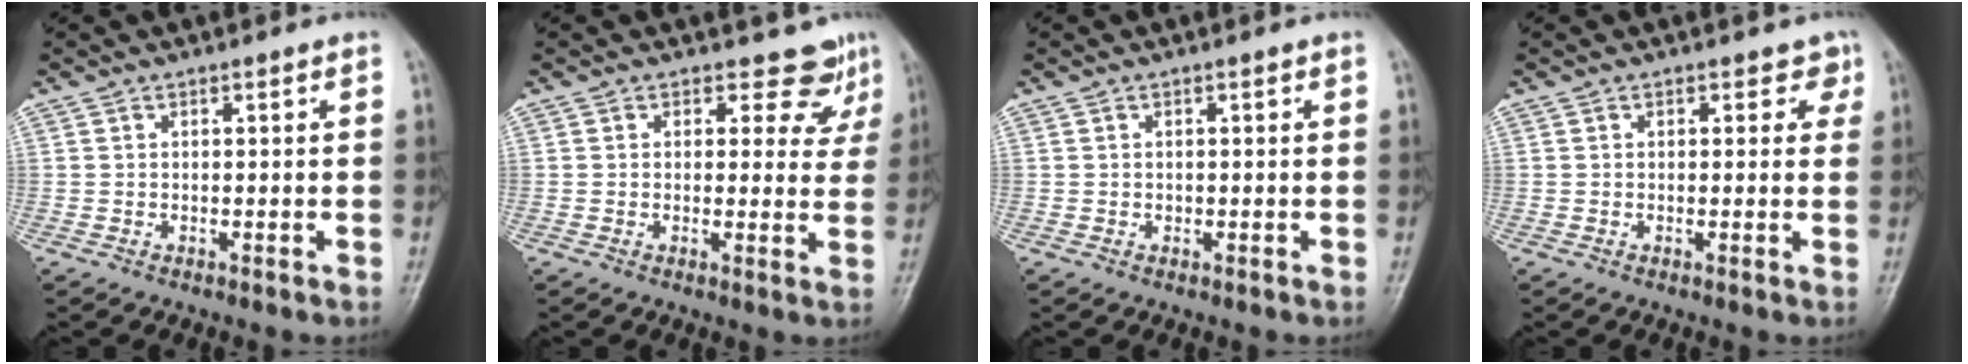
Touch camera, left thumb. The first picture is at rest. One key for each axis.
{"total": 5.5, "fx": 4.3, "fy": 3.3, "fz": 0.7, "tx": 0.025, "ty": -0.028, "tz": 0.036}
{"total": 0.5, "fx": 0.0, "fy": 0.4, "fz": 0.2, "tx": 0.001, "ty": 0.001, "tz": -0.001}
{"total": 2.3, "fx": 1.2, "fy": 1.7, "fz": 1.0, "tx": 0.017, "ty": -0.002, "tz": 0.007}